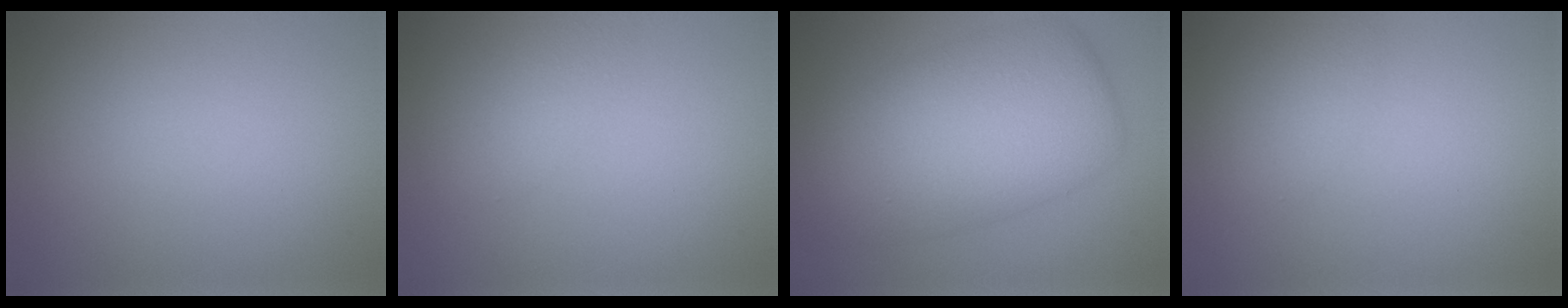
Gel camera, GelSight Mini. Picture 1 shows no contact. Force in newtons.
{"total": 1.7, "press": 1.7, "slide": 0.1}
{"total": 10.3, "press": 10.3, "slide": 0.2}
{"total": 1.6, "press": 1.6, "slide": 0.1}